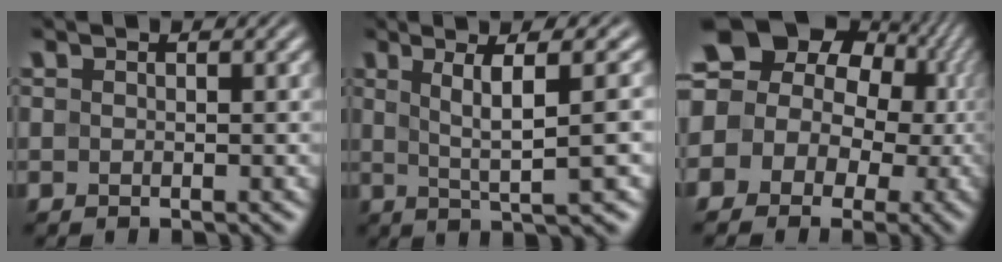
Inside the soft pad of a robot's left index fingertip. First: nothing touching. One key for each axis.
{"total": 6.0, "fx": 1.5, "fy": 1.1, "fz": 5.8, "tx": -0.088, "ty": 0.008, "tz": 0.026}
{"total": 19.4, "fx": 5.0, "fy": 16.4, "fz": 9.0, "tx": -0.182, "ty": 0.037, "tz": 0.040}